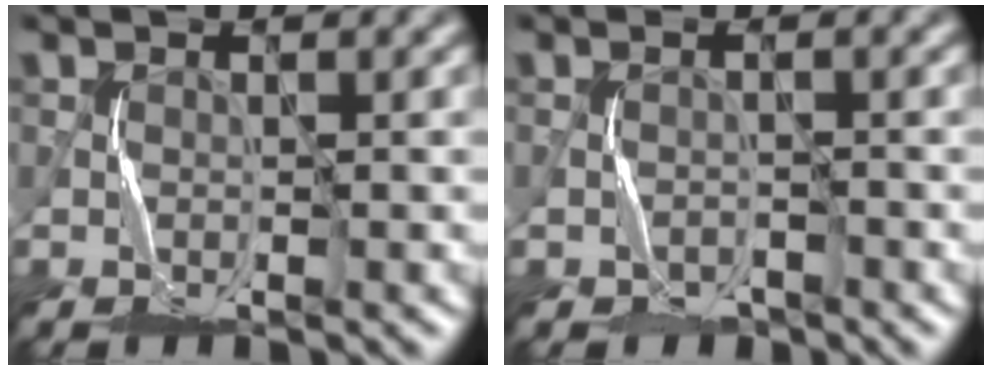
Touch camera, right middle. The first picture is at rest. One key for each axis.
{"total": 1.4, "fx": -1.2, "fy": 0.4, "fz": -0.5, "tx": 0.005, "ty": -0.008, "tz": -0.021}